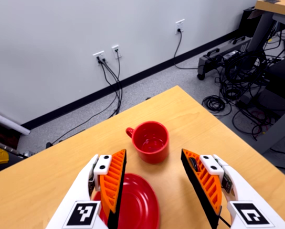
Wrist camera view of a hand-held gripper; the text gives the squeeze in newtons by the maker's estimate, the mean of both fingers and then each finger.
{"total": 0.0}